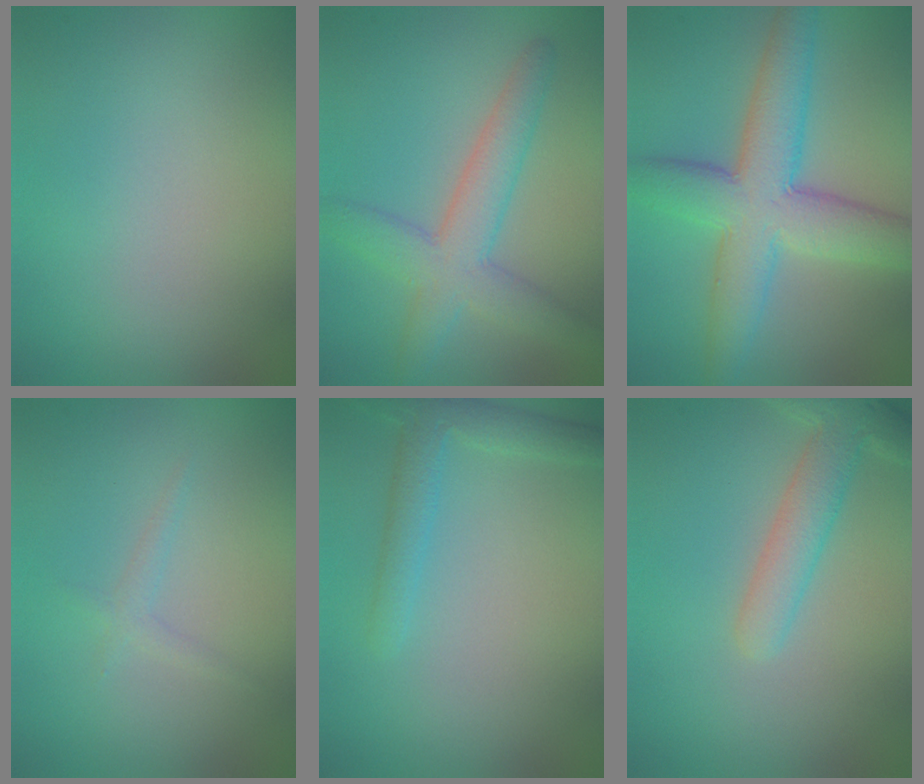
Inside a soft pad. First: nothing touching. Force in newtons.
{"total": 4.8, "press": 4.8, "slide": 0.2}
{"total": 7.9, "press": 7.9, "slide": 0.4}
{"total": 0.9, "press": 0.9, "slide": 0.1}
{"total": 2.8, "press": 2.8, "slide": 0.2}
{"total": 3.9, "press": 3.9, "slide": 0.3}